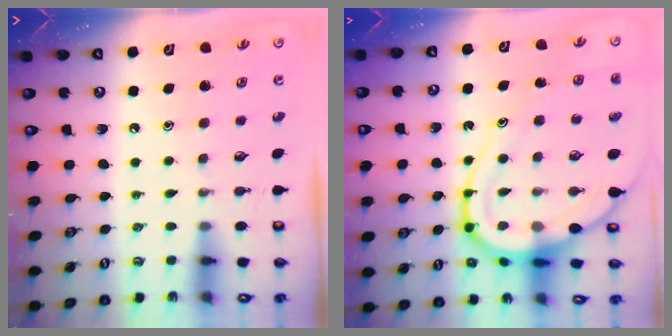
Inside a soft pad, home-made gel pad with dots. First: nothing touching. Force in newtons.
{"total": 15.1, "press": 15.0, "slide": 1.5}